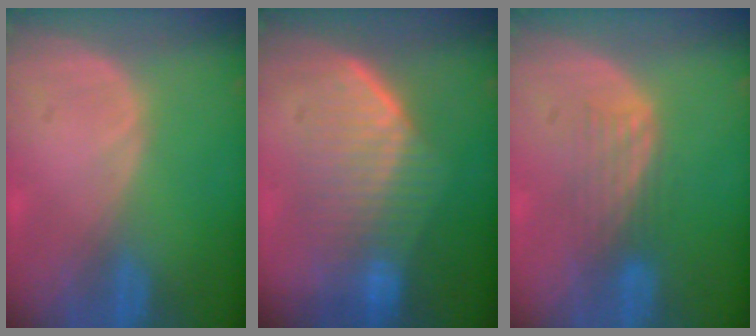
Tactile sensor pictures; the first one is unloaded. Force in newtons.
{"total": 7.5, "press": 7.5, "slide": 0.4}
{"total": 4.2, "press": 3.5, "slide": 2.4}